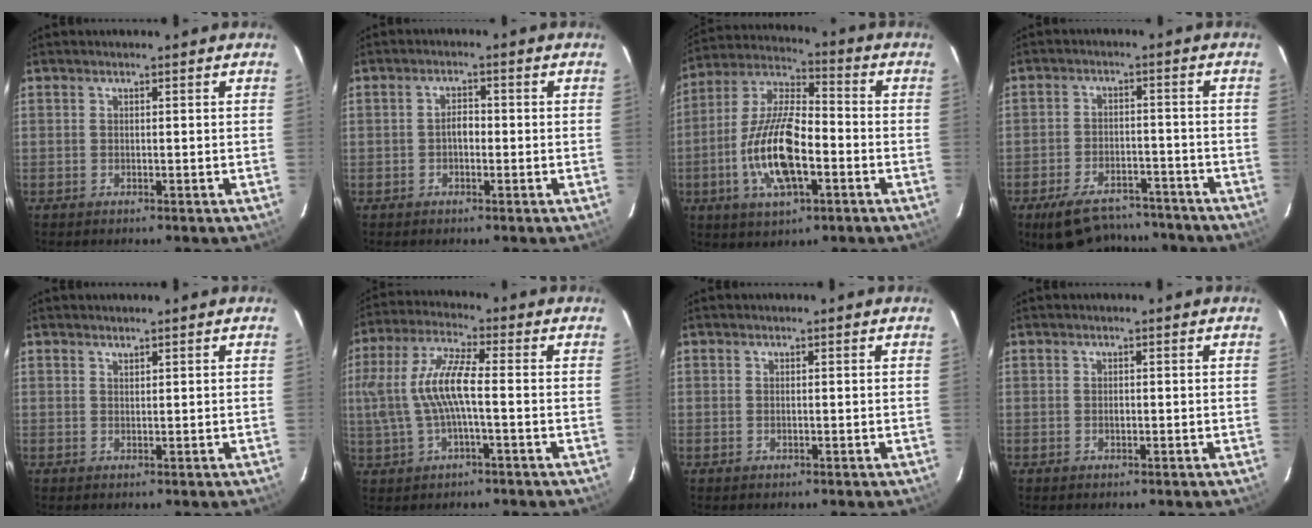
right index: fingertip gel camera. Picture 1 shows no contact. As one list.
[{"total": 2.1, "force": [-0.5, 1.3, 1.6], "torque": [-0.030, 0.009, -0.010]}, {"total": 15.9, "force": [-4.6, 6.1, 14.0], "torque": [-0.291, -0.004, -0.088]}, {"total": 13.6, "force": [-11.0, 5.8, 5.5], "torque": [-0.120, 0.004, -0.150]}, {"total": 0.6, "force": [0.6, 0.1, 0.0], "torque": [-0.001, 0.001, 0.012]}, {"total": 11.0, "force": [-0.7, 2.8, 10.6], "torque": [-0.219, 0.008, -0.008]}, {"total": 0.5, "force": [0.0, 0.2, 0.4], "torque": [-0.010, 0.001, 0.000]}, {"total": 0.9, "force": [-0.2, 0.6, 0.7], "torque": [-0.011, 0.002, -0.002]}]